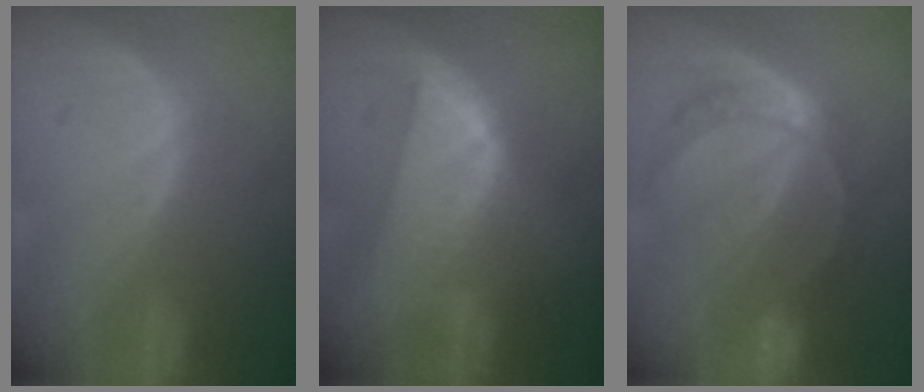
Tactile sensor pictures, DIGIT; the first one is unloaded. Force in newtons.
{"total": 7.9, "press": 7.2, "slide": 3.2}
{"total": 7.7, "press": 6.4, "slide": 4.4}